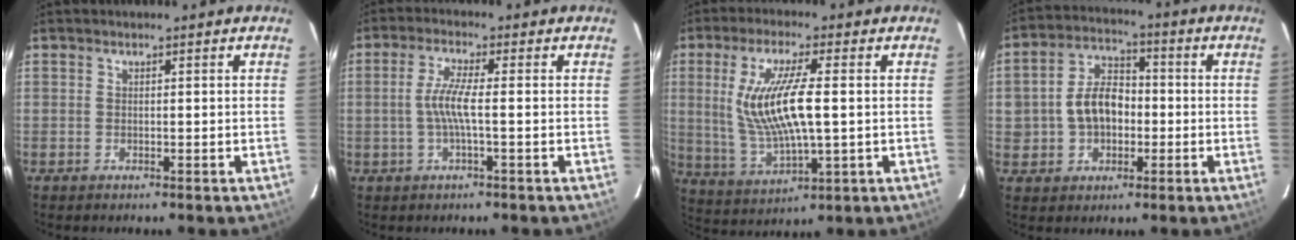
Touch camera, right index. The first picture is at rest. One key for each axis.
{"total": 4.8, "fx": -0.8, "fy": 0.0, "fz": 4.7, "tx": -0.100, "ty": 0.002, "tz": -0.014}
{"total": 13.8, "fx": 1.0, "fy": 3.3, "fz": 13.4, "tx": -0.260, "ty": -0.010, "tz": 0.032}
{"total": 9.5, "fx": -1.0, "fy": 7.1, "fz": 6.2, "tx": -0.128, "ty": 0.026, "tz": -0.009}